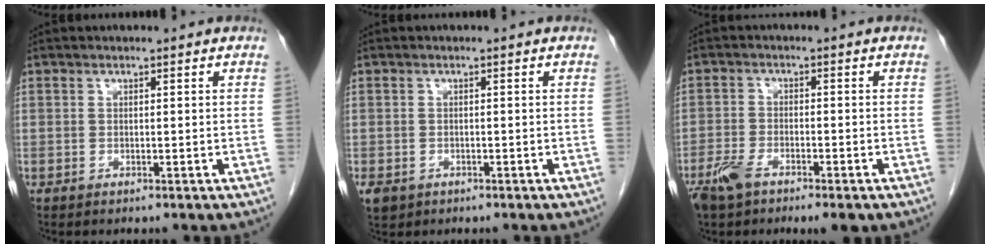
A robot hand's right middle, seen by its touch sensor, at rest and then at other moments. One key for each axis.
{"total": 3.2, "fx": -1.7, "fy": 2.4, "fz": 1.1, "tx": -0.019, "ty": -0.001, "tz": -0.024}
{"total": 7.3, "fx": -4.8, "fy": 2.5, "fz": 4.9, "tx": -0.088, "ty": -0.010, "tz": -0.081}